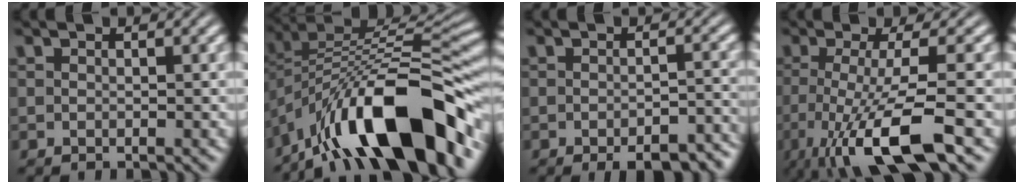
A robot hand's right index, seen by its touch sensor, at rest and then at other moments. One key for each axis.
{"total": 13.7, "fx": -5.3, "fy": 6.4, "fz": 10.9, "tx": -0.178, "ty": -0.028, "tz": -0.069}
{"total": 4.9, "fx": -4.3, "fy": 0.9, "fz": 2.1, "tx": -0.023, "ty": -0.010, "tz": -0.062}
{"total": 8.7, "fx": -3.6, "fy": 1.9, "fz": 7.7, "tx": -0.152, "ty": -0.039, "tz": -0.033}